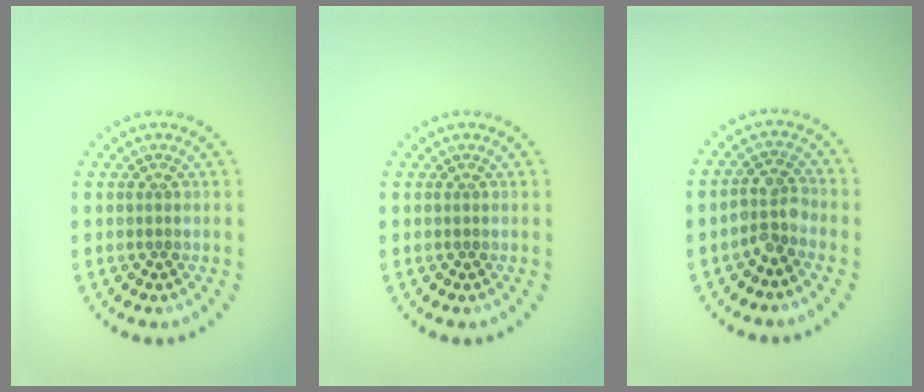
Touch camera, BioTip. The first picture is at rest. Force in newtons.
{"total": 0.0}
{"total": 2.6, "press": 2.2, "slide": 1.5}